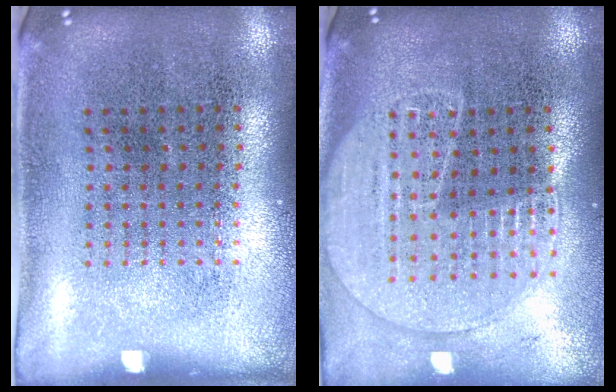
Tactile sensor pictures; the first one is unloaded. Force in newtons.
{"total": 1.8, "press": 1.6, "slide": 0.7}